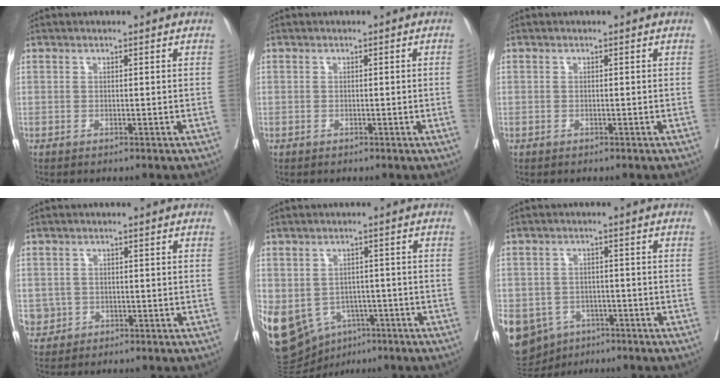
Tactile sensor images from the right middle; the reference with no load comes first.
{"total": 0.6, "force": [-0.1, -0.2, 0.6], "torque": [-0.012, 0.000, -0.002]}
{"total": 0.6, "force": [-0.2, 0.6, -0.1], "torque": [0.001, 0.006, -0.008]}
{"total": 2.9, "force": [-0.6, 2.8, 0.1], "torque": [0.006, 0.009, -0.005]}
{"total": 19.0, "force": [-8.0, 14.5, 9.3], "torque": [-0.256, -0.007, -0.105]}
{"total": 17.0, "force": [-7.7, 13.7, 6.5], "torque": [-0.196, 0.003, -0.100]}